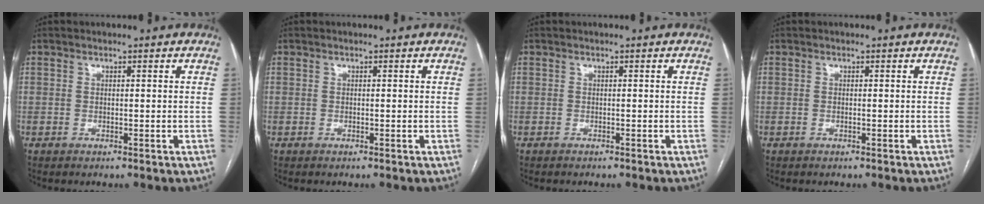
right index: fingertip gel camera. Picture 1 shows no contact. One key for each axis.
{"total": 0.0}
{"total": 0.6, "fx": -0.5, "fy": 0.2, "fz": 0.0, "tx": -0.008, "ty": 0.001, "tz": -0.010}
{"total": 0.0}